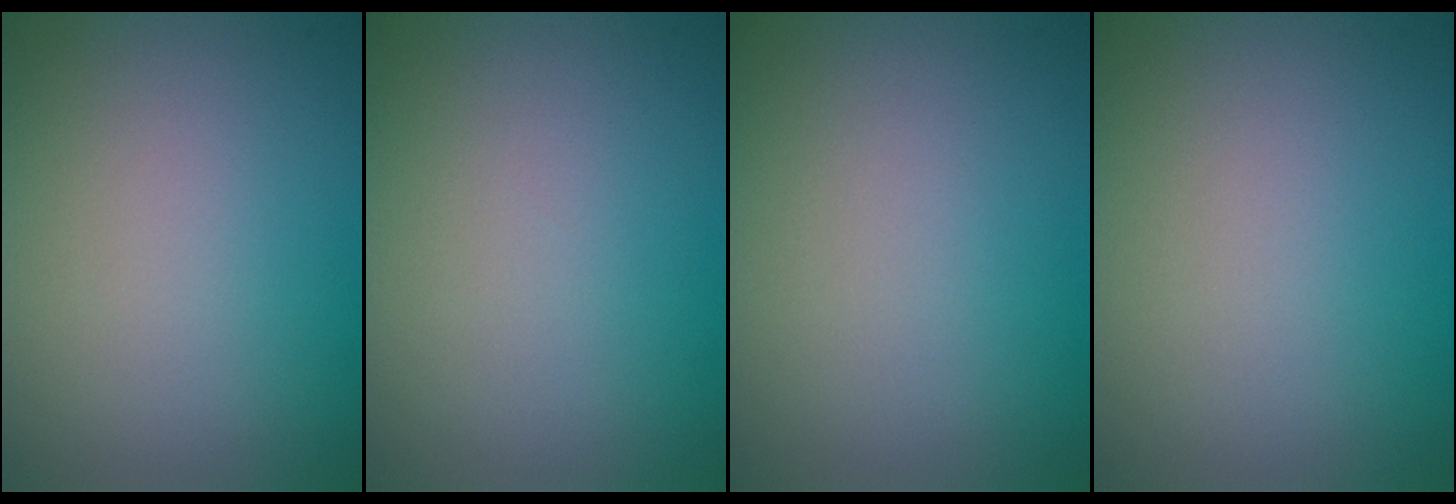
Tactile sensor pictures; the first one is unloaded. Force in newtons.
{"total": 0.0}
{"total": 0.0}
{"total": 0.0}